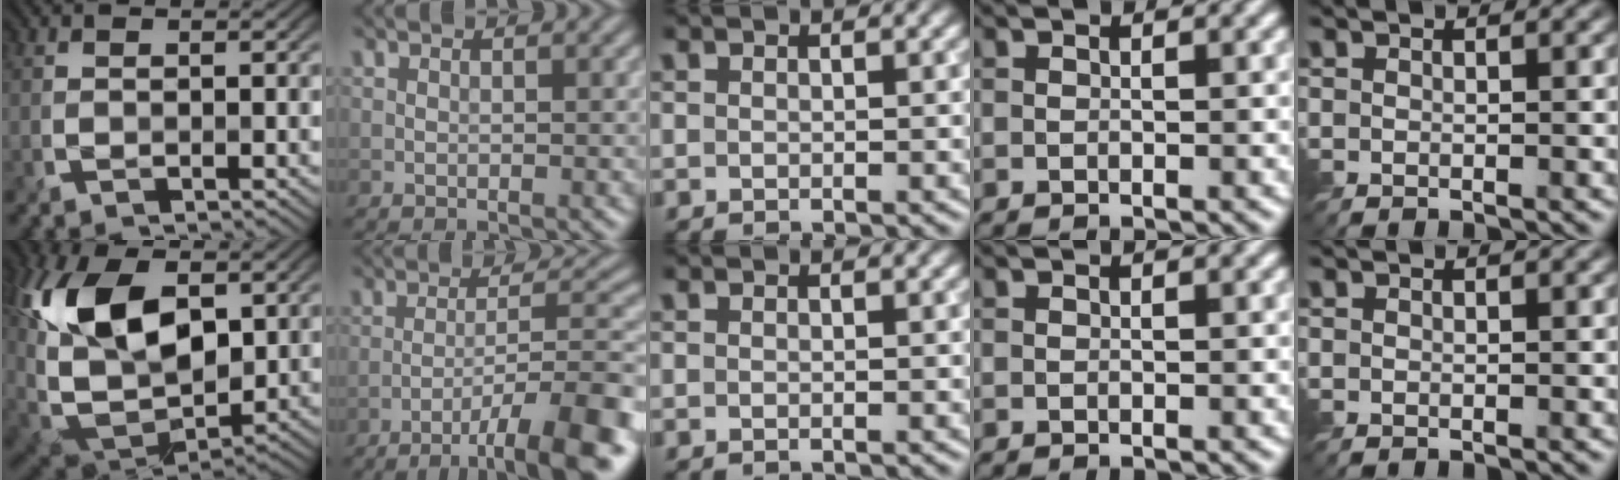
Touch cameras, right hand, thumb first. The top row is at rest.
{"thumb": {"total": 16.3, "force": [3.8, 10.0, 12.2], "torque": [-0.258, -0.007, 0.072]}, "index": {"total": 10.2, "force": [-6.3, 1.6, 7.9], "torque": [-0.118, 0.015, -0.096]}}